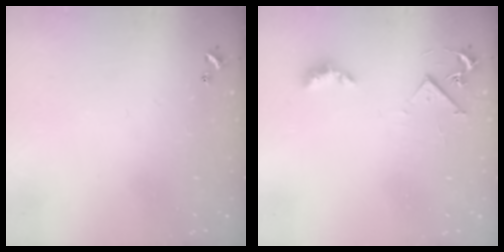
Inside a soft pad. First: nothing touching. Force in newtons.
{"total": 3.6, "press": 3.5, "slide": 0.6}